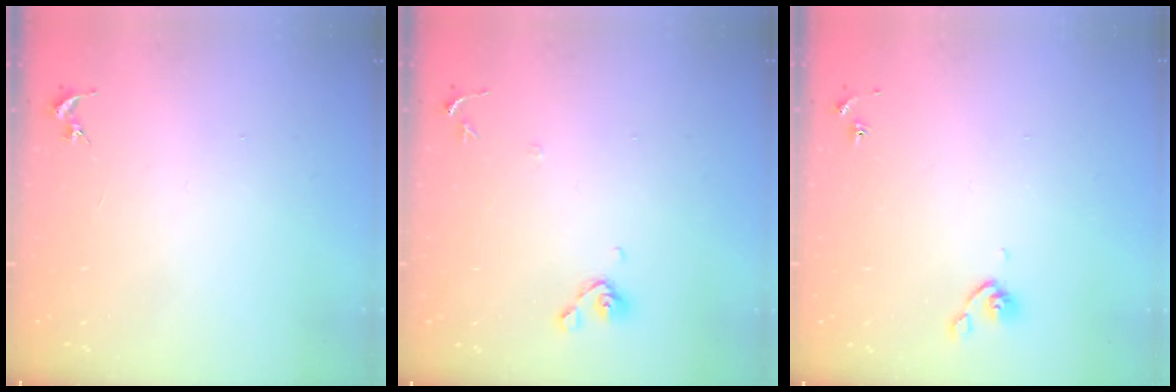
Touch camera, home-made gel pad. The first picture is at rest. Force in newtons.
{"total": 7.2, "press": 6.8, "slide": 2.3}
{"total": 4.6, "press": 4.5, "slide": 0.9}